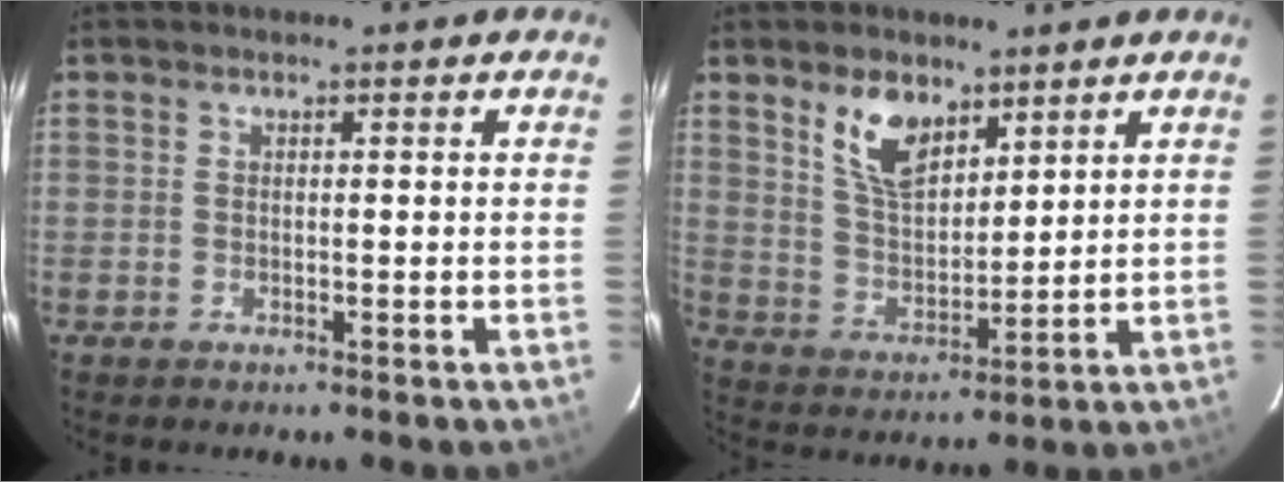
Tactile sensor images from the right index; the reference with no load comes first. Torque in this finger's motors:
{"motor_torque": [0.97, 0.76, 0.50, 0.09]}